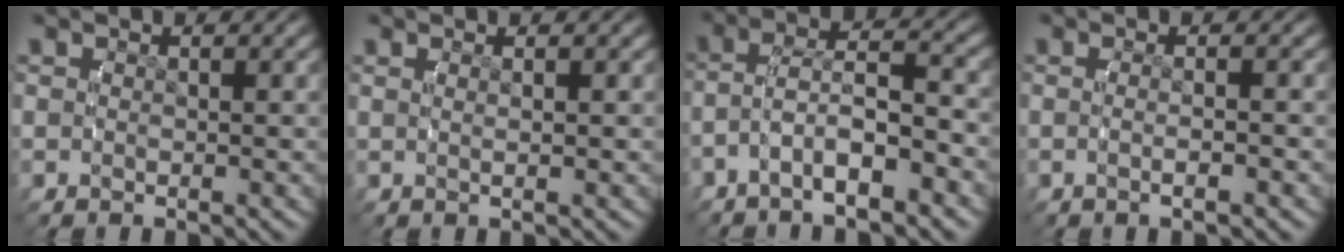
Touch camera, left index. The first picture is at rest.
{"total": 1.3, "force": [0.4, -0.9, 0.8], "torque": [-0.011, 0.003, 0.010]}
{"total": 3.8, "force": [-1.7, 1.4, 3.2], "torque": [-0.070, -0.002, -0.025]}
{"total": 1.8, "force": [-0.7, -0.7, 1.5], "torque": [-0.027, 0.003, -0.008]}